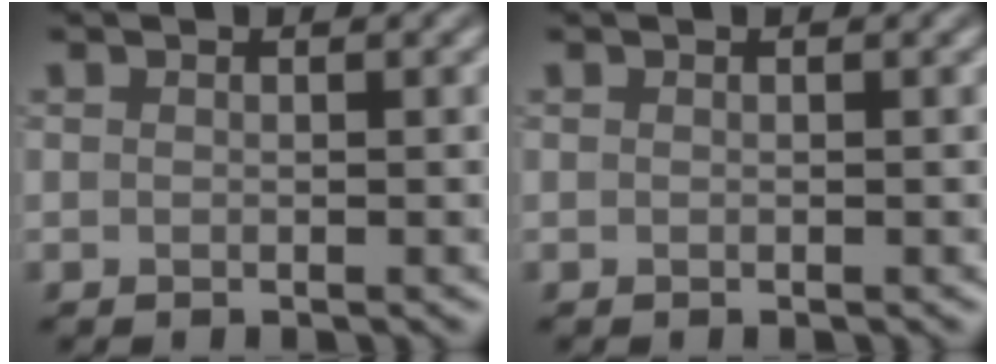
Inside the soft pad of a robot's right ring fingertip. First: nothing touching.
{"total": 0.0}